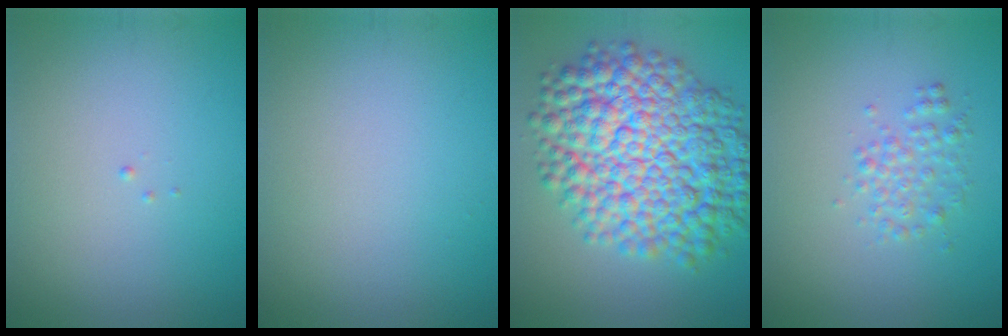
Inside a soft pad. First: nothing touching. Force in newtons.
{"total": 0.0}
{"total": 13.0, "press": 13.0, "slide": 0.2}
{"total": 2.0, "press": 2.0, "slide": 0.1}